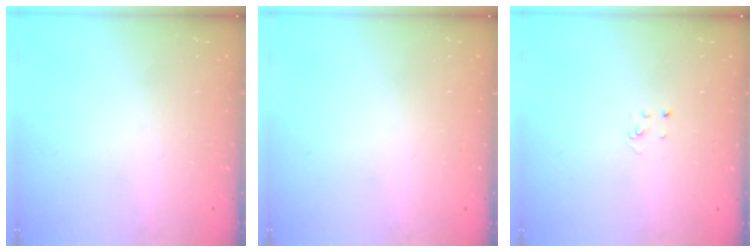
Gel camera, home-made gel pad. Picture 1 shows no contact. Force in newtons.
{"total": 0.0}
{"total": 2.0, "press": 2.0, "slide": 0.1}